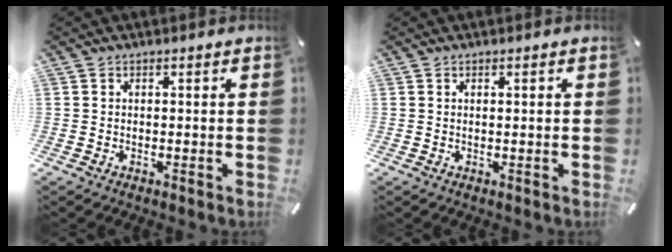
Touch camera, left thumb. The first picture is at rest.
{"total": 0.7, "force": [0.2, 0.0, 0.7], "torque": [-0.013, -0.002, 0.003]}